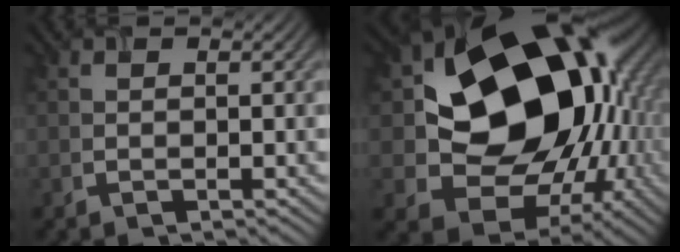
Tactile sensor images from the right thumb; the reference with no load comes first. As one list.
[{"total": 19.8, "force": [2.0, 15.3, 12.5], "torque": [-0.210, -0.035, 0.058]}]